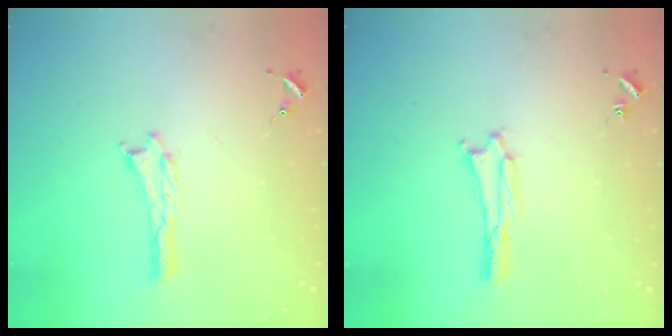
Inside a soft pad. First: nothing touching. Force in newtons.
{"total": 1.6, "press": 1.6, "slide": 0.2}